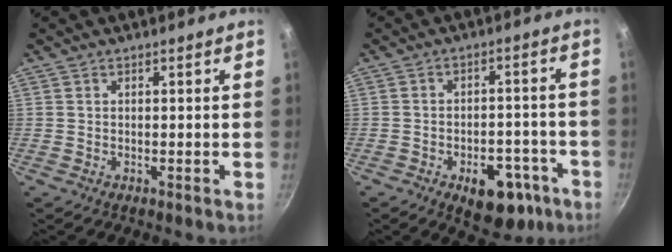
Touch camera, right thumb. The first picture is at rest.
{"total": 11.1, "force": [-5.7, 6.1, 7.3], "torque": [-0.074, 0.035, -0.073]}